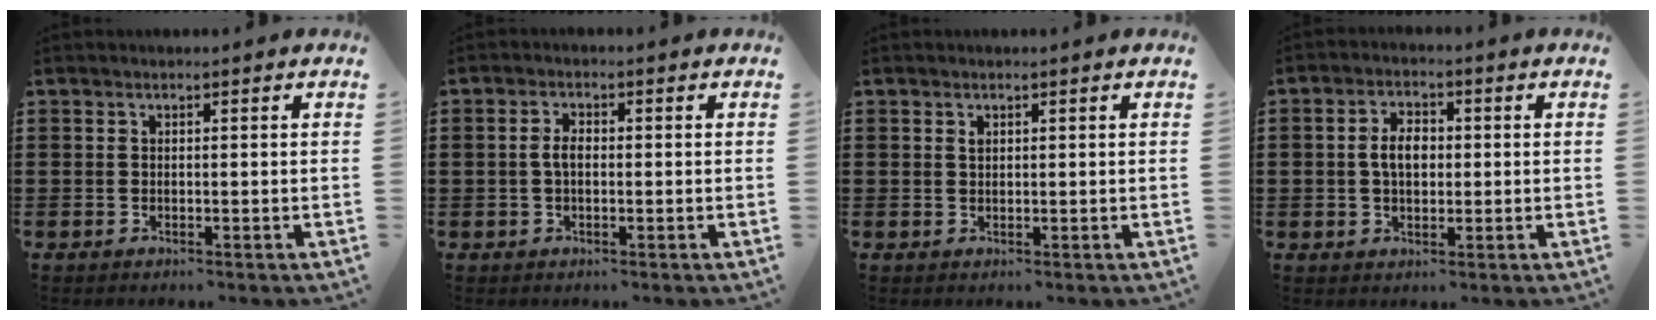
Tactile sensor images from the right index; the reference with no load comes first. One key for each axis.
{"total": 2.5, "fx": 0.0, "fy": 1.3, "fz": 2.1, "tx": -0.042, "ty": 0.005, "tz": -0.001}
{"total": 0.8, "fx": 0.4, "fy": 0.4, "fz": 0.5, "tx": -0.011, "ty": 0.001, "tz": 0.008}
{"total": 4.2, "fx": 0.2, "fy": 2.5, "fz": 3.3, "tx": -0.061, "ty": 0.007, "tz": -0.001}